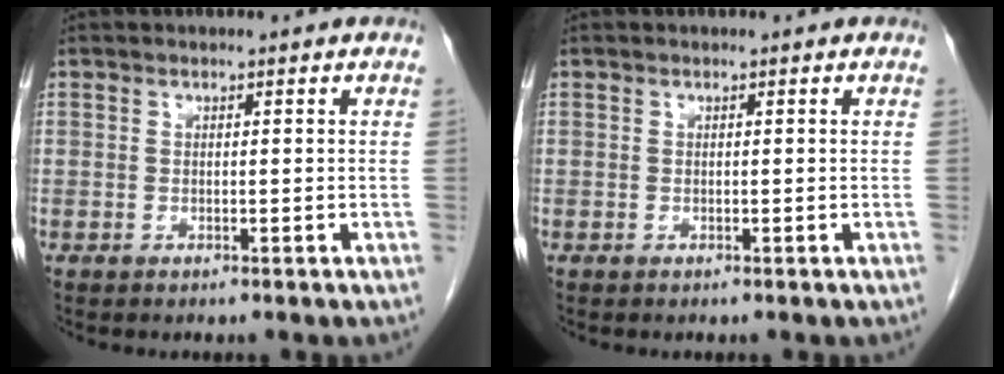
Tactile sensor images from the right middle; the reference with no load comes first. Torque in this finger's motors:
{"motor_torque": [-0.06, 0.06, -0.02, 0.00]}